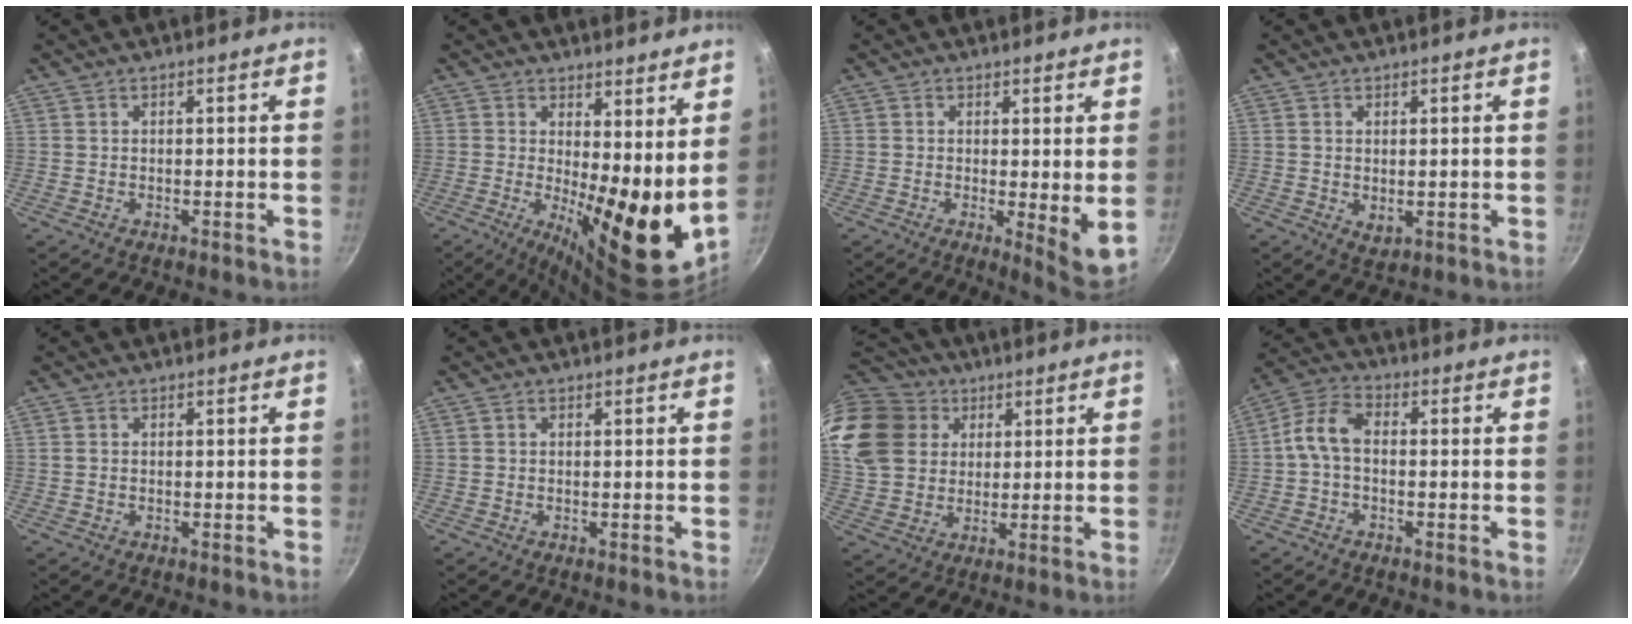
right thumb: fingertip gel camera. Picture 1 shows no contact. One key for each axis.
{"total": 12.9, "fx": 1.7, "fy": 4.2, "fz": 12.1, "tx": -0.169, "ty": -0.031, "tz": 0.025}
{"total": 6.1, "fx": 0.3, "fy": 1.7, "fz": 5.9, "tx": -0.084, "ty": -0.028, "tz": 0.005}
{"total": 2.3, "fx": 0.5, "fy": 1.5, "fz": 1.8, "tx": -0.024, "ty": -0.011, "tz": 0.010}
{"total": 0.9, "fx": 0.1, "fy": 0.8, "fz": 0.5, "tx": -0.009, "ty": 0.002, "tz": 0.001}
{"total": 0.0}
{"total": 20.9, "fx": 8.3, "fy": 16.3, "fz": 10.1, "tx": -0.213, "ty": 0.017, "tz": 0.162}
{"total": 6.4, "fx": -0.8, "fy": 4.0, "fz": 5.0, "tx": -0.101, "ty": 0.031, "tz": -0.030}